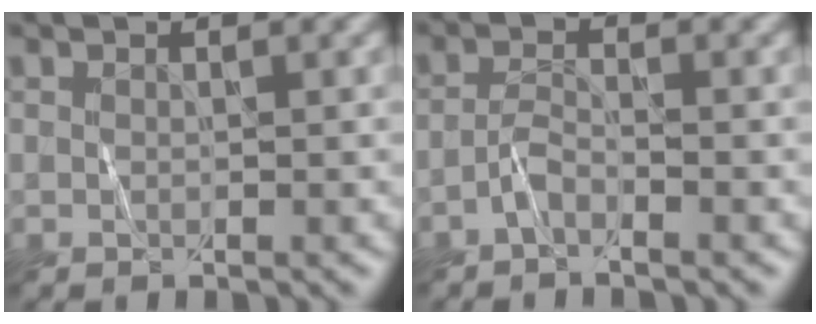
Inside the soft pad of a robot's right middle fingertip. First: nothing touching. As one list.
[{"total": 1.6, "force": [-1.3, 0.3, 0.9], "torque": [-0.023, 0.005, -0.031]}]